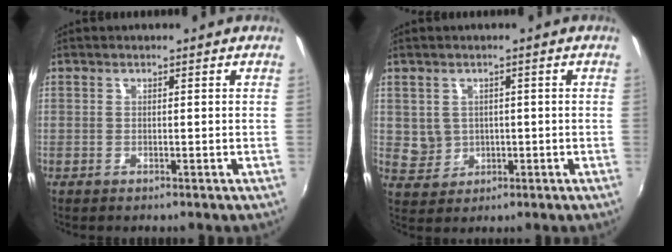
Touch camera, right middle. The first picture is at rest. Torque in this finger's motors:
{"motor_torque": [-0.18, 0.00, -0.01, 0.00]}